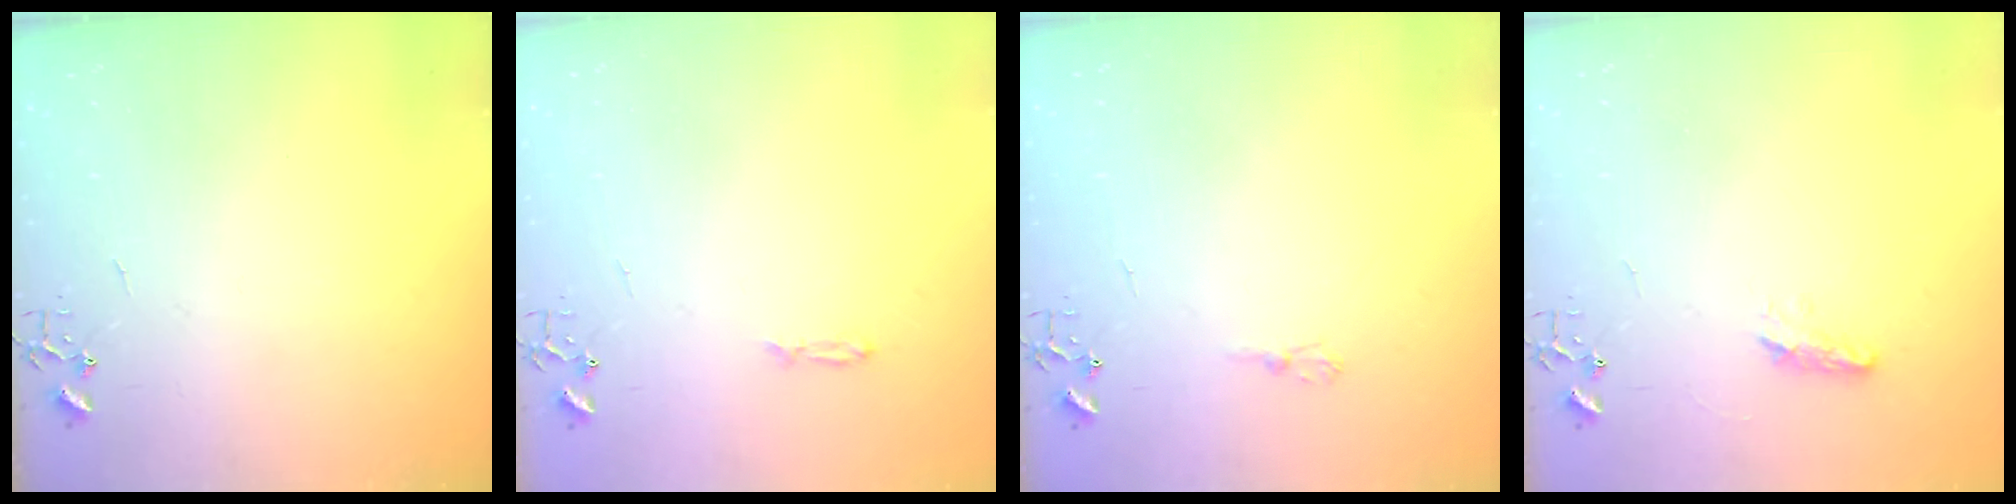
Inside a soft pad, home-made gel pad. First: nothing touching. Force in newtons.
{"total": 3.4, "press": 3.4, "slide": 0.4}
{"total": 4.8, "press": 4.8, "slide": 0.5}
{"total": 6.5, "press": 6.4, "slide": 0.7}